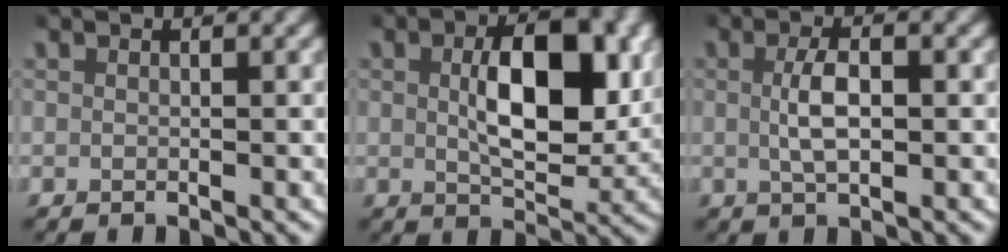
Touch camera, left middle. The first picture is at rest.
{"total": 7.6, "force": [1.3, 3.7, 6.4], "torque": [-0.105, -0.007, 0.023]}
{"total": 2.8, "force": [0.1, 1.0, 2.6], "torque": [-0.051, 0.000, 0.003]}